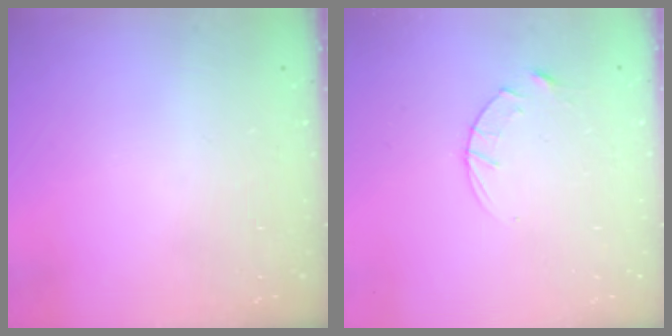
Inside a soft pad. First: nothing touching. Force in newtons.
{"total": 3.2, "press": 3.2, "slide": 0.4}